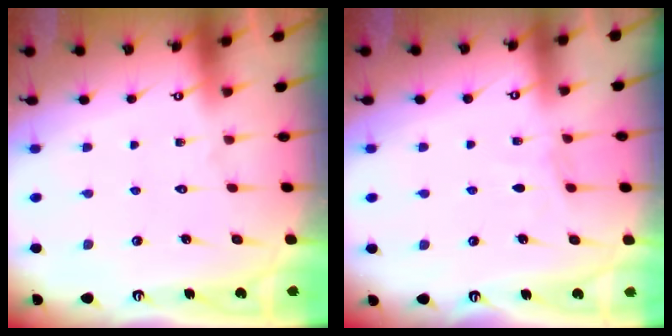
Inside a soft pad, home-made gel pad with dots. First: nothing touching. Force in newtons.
{"total": 2.6, "press": 2.6, "slide": 0.3}